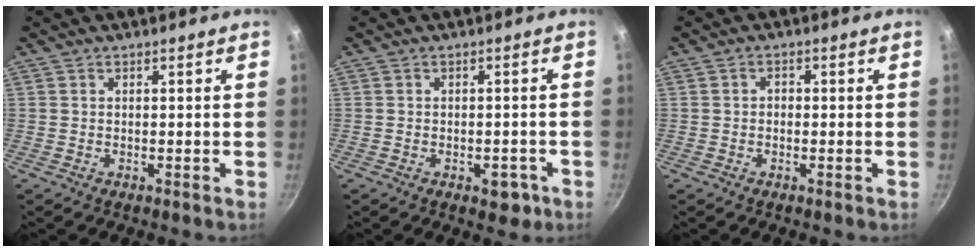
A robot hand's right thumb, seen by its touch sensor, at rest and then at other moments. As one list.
[{"total": 3.9, "force": [-1.8, 2.3, 2.6], "torque": [-0.014, 0.018, -0.012]}, {"total": 1.4, "force": [-0.2, 1.1, 0.8], "torque": [-0.011, 0.006, -0.006]}]